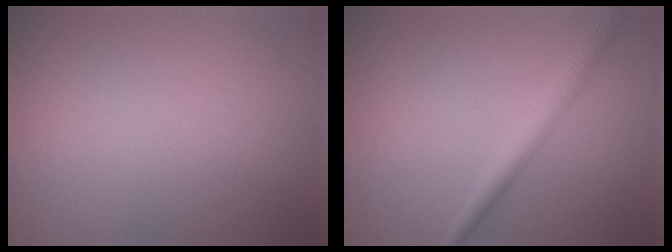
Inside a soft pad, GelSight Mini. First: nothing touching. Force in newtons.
{"total": 2.5, "press": 2.5, "slide": 0.1}